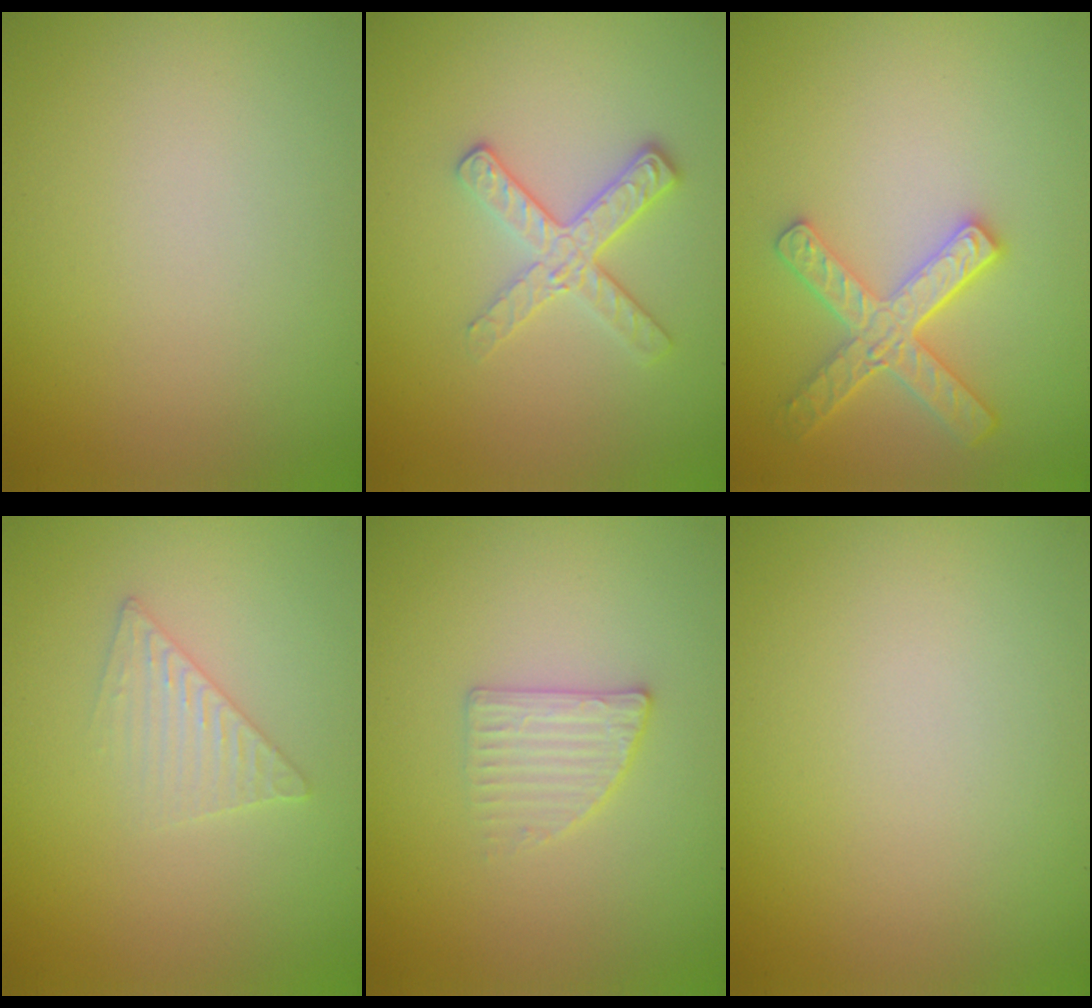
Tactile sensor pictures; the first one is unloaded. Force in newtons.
{"total": 2.6, "press": 2.4, "slide": 0.9}
{"total": 4.5, "press": 3.8, "slide": 2.5}
{"total": 2.0, "press": 2.0, "slide": 0.2}
{"total": 2.1, "press": 2.1, "slide": 0.4}
{"total": 0.0}